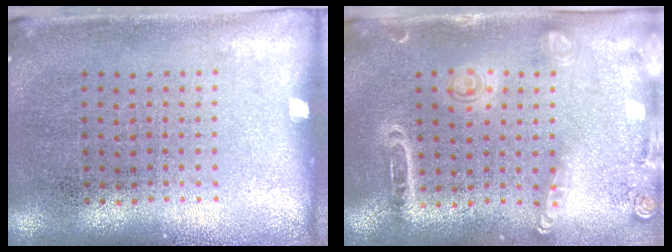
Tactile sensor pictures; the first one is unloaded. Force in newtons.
{"total": 1.5, "press": 1.5, "slide": 0.4}